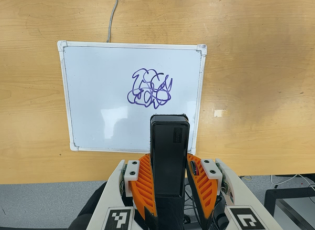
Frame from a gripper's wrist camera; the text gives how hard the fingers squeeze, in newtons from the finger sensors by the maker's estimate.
{"total": 4.1, "left": 2.6, "right": 5.6}